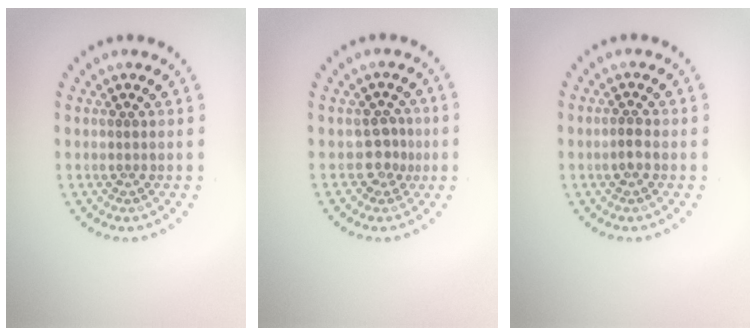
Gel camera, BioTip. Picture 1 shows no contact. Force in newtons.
{"total": 2.0, "press": 1.4, "slide": 1.4}
{"total": 1.1, "press": 1.0, "slide": 0.4}